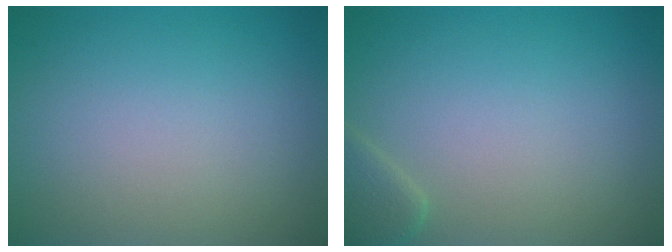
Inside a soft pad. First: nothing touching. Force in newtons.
{"total": 1.7, "press": 1.7, "slide": 0.2}